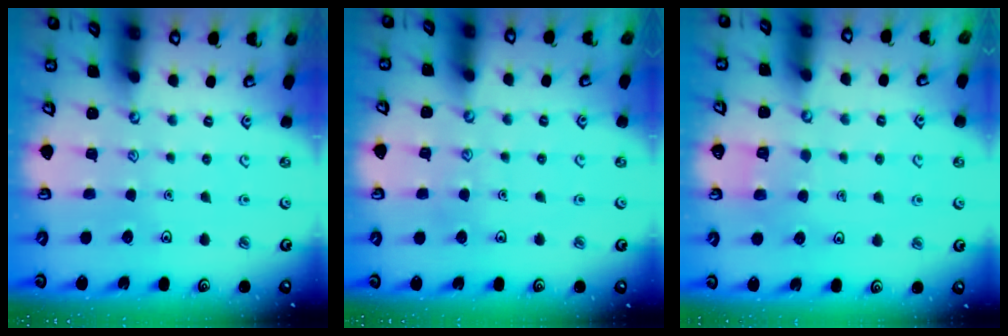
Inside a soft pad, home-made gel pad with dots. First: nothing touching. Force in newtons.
{"total": 4.0, "press": 4.0, "slide": 0.4}
{"total": 4.3, "press": 4.3, "slide": 0.4}